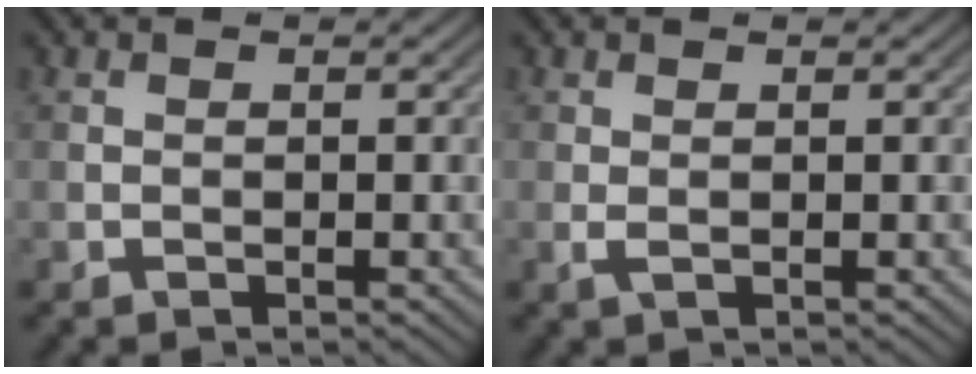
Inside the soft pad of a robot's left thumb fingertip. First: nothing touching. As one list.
[{"total": 1.0, "force": [0.1, 0.3, 0.9], "torque": [-0.024, 0.001, 0.003]}]